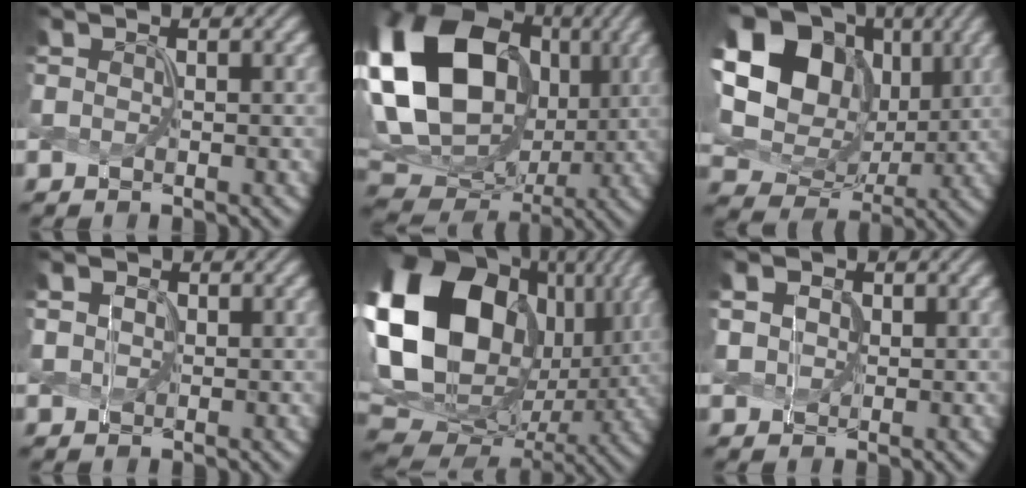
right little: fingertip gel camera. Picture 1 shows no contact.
{"total": 19.5, "force": [3.4, 15.4, 11.5], "torque": [-0.266, 0.026, 0.094]}
{"total": 18.3, "force": [5.2, 14.8, 9.4], "torque": [-0.237, 0.043, 0.114]}
{"total": 0.8, "force": [-0.4, -0.1, -0.7], "torque": [-0.009, -0.001, 0.022]}
{"total": 19.9, "force": [3.8, 15.5, 11.9], "torque": [-0.277, 0.010, 0.110]}
{"total": 0.7, "force": [-0.2, 0.5, -0.4], "torque": [-0.016, -0.001, 0.025]}